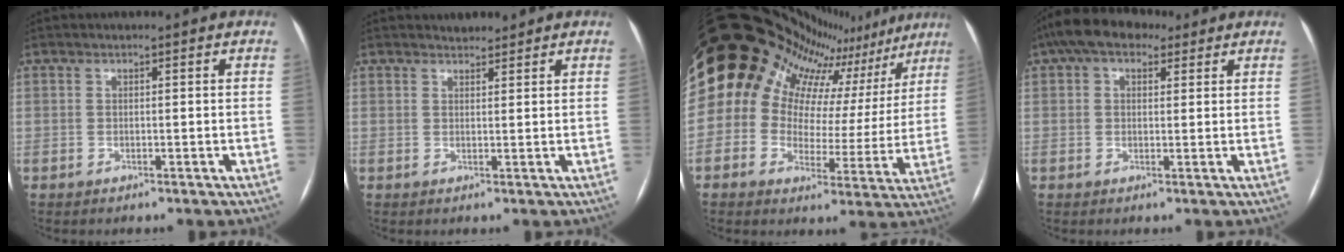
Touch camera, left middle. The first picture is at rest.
{"total": 2.0, "force": [1.9, 0.6, 0.3], "torque": [-0.008, 0.009, 0.033]}
{"total": 25.4, "force": [17.9, 13.6, 11.7], "torque": [-0.216, 0.044, 0.225]}
{"total": 6.8, "force": [4.1, 3.9, 3.8], "torque": [-0.069, 0.041, 0.066]}